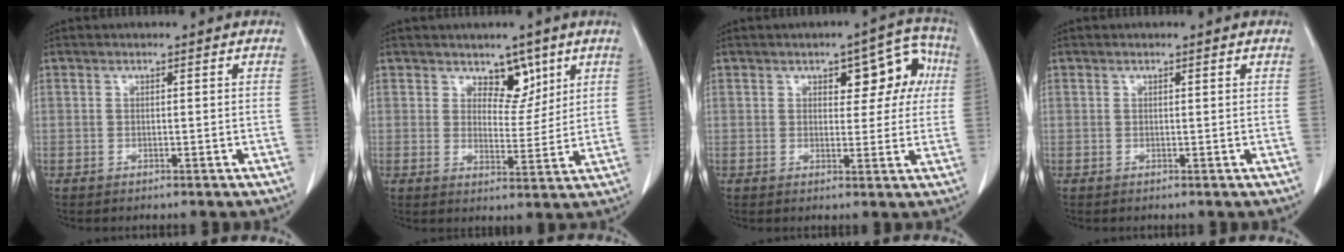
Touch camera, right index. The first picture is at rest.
{"total": 5.1, "force": [3.3, 2.9, 2.5], "torque": [-0.023, -0.005, 0.055]}
{"total": 7.7, "force": [2.3, 3.8, 6.3], "torque": [-0.058, 0.032, 0.028]}
{"total": 0.0}